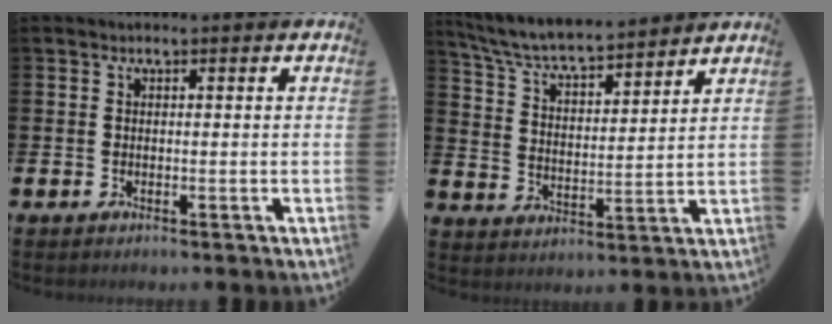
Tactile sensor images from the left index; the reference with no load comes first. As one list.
[{"total": 6.7, "force": [6.4, 0.7, 1.9], "torque": [-0.065, -0.047, 0.109]}]